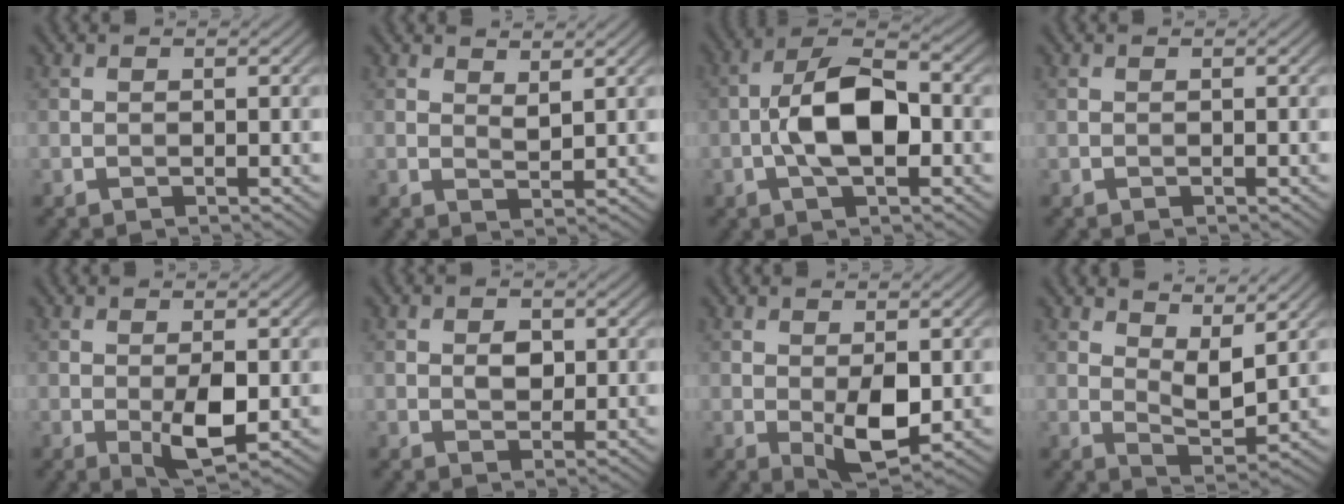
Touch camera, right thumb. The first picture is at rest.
{"total": 2.2, "force": [1.7, 0.7, 1.3], "torque": [-0.024, -0.006, 0.035]}
{"total": 9.2, "force": [-1.4, 4.2, 8.0], "torque": [-0.151, 0.016, -0.034]}
{"total": 0.0}
{"total": 4.6, "force": [-0.8, 1.7, 4.2], "torque": [-0.077, -0.005, -0.009]}
{"total": 2.4, "force": [0.5, 1.7, 1.7], "torque": [-0.031, -0.003, 0.004]}
{"total": 5.5, "force": [-0.6, 2.5, 4.8], "torque": [-0.086, -0.005, -0.007]}
{"total": 5.9, "force": [3.7, 2.2, 4.1], "torque": [-0.075, -0.011, 0.065]}